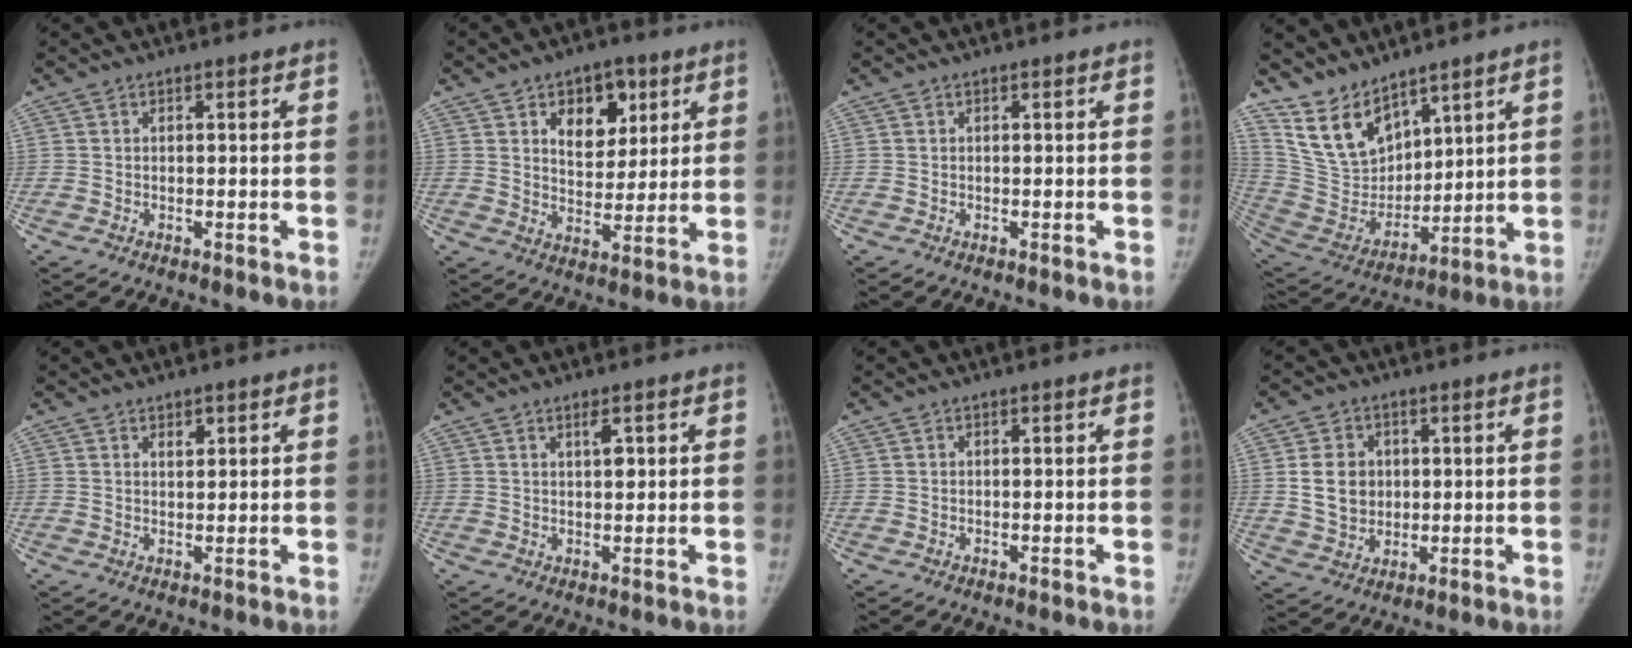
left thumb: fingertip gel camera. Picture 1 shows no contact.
{"total": 10.7, "force": [4.7, 7.0, 6.6], "torque": [-0.054, -0.021, 0.073]}
{"total": 0.0}
{"total": 13.4, "force": [10.1, 6.8, 5.5], "torque": [-0.076, -0.066, 0.221]}
{"total": 1.9, "force": [1.1, 1.0, 1.1], "torque": [-0.010, -0.006, 0.019]}
{"total": 2.5, "force": [1.1, 1.0, 2.0], "torque": [-0.028, -0.005, 0.018]}
{"total": 0.0}
{"total": 8.3, "force": [1.2, 6.9, 4.5], "torque": [-0.054, -0.005, 0.029]}